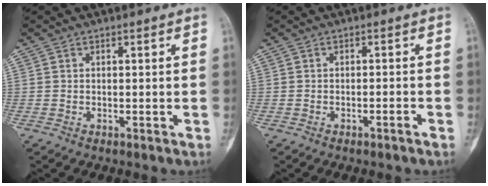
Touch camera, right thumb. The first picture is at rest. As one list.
[{"total": 1.1, "force": [-0.8, 0.0, 0.7], "torque": [-0.018, 0.011, -0.010]}]